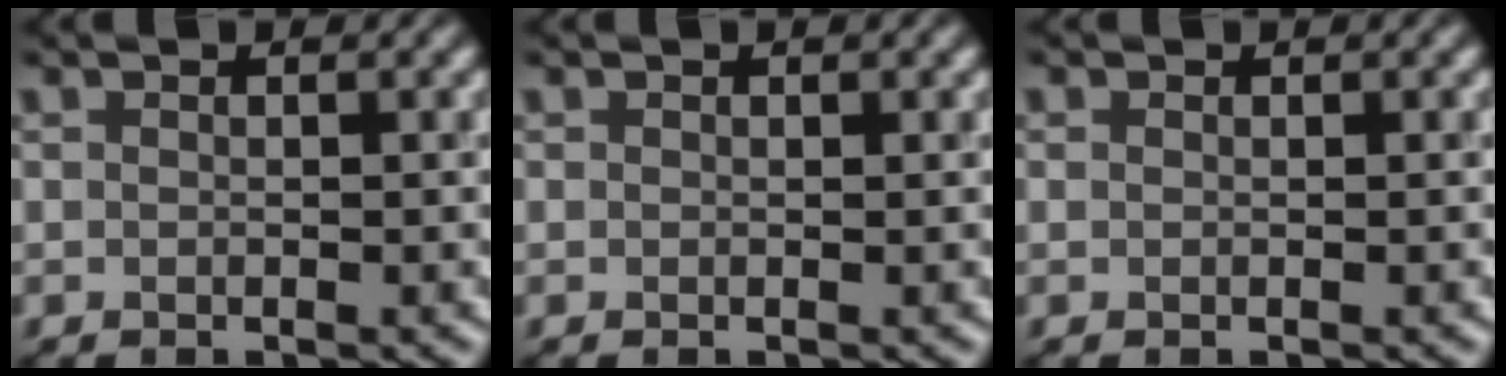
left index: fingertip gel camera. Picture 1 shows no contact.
{"total": 0.0}
{"total": 0.0}